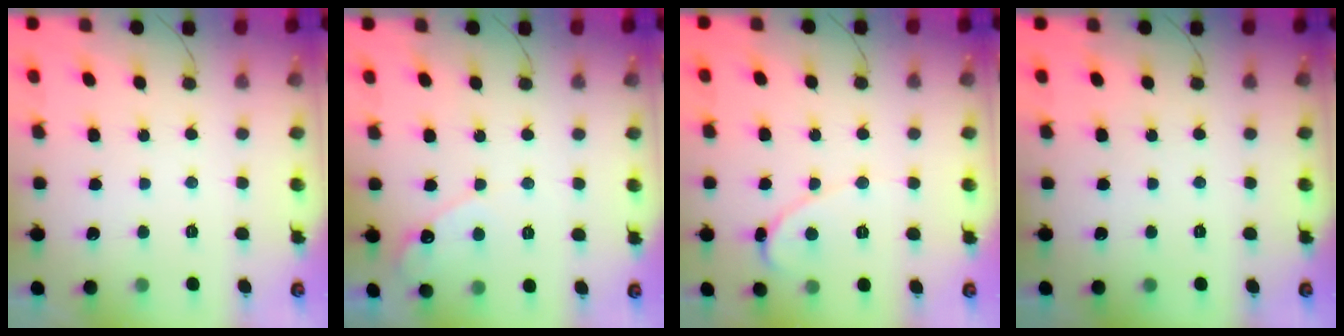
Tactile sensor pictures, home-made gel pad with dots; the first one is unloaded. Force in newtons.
{"total": 5.6, "press": 5.6, "slide": 0.1}
{"total": 1.6, "press": 1.6, "slide": 0.0}
{"total": 0.0}